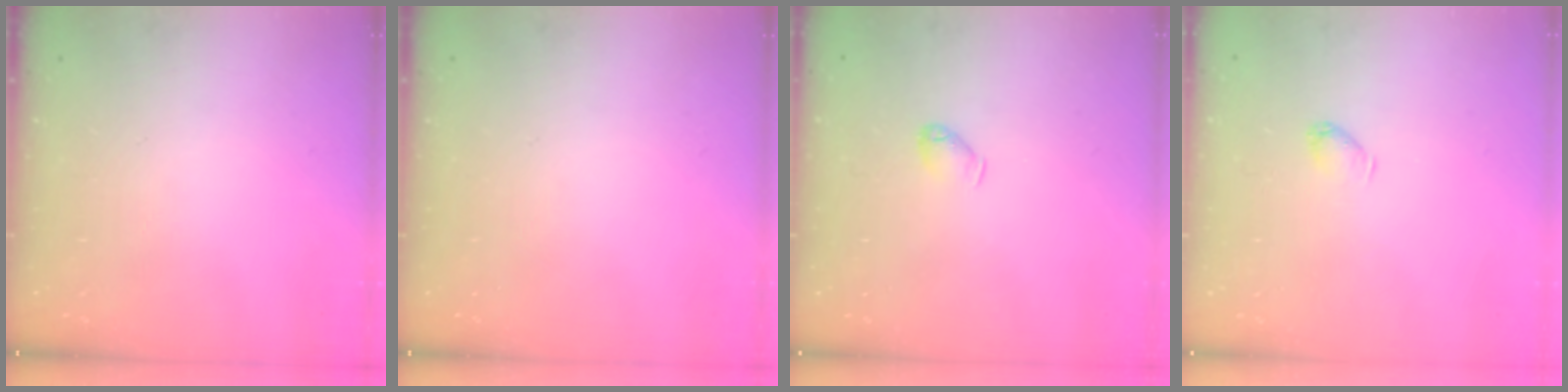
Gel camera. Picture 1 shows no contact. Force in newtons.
{"total": 0.0}
{"total": 4.7, "press": 4.6, "slide": 1.0}
{"total": 2.5, "press": 2.5, "slide": 0.5}